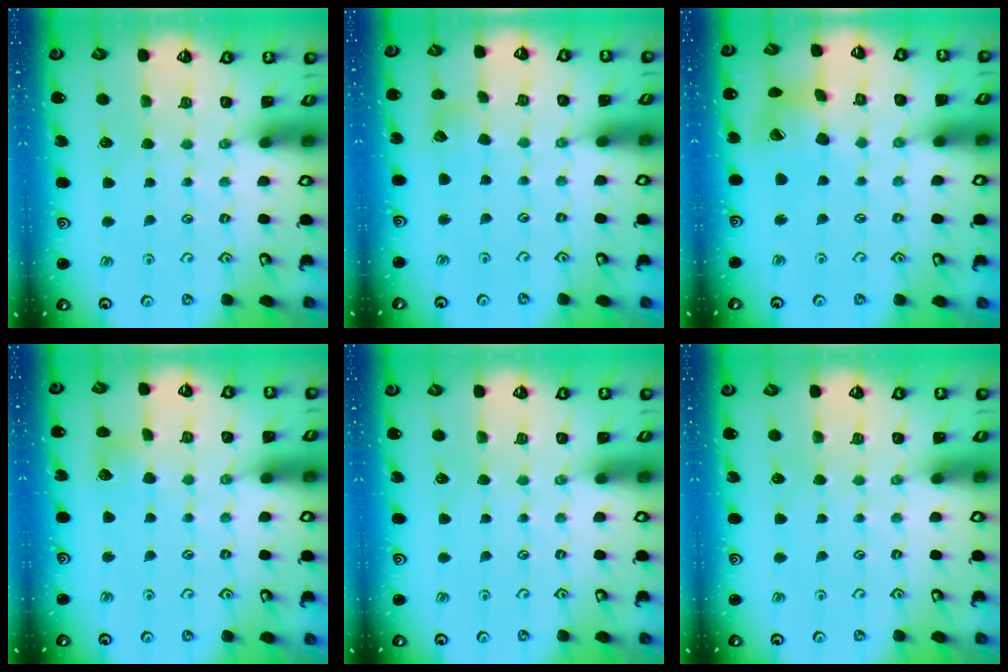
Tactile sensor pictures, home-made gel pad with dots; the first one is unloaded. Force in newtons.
{"total": 3.8, "press": 3.7, "slide": 0.5}
{"total": 12.0, "press": 11.9, "slide": 1.4}
{"total": 5.1, "press": 5.1, "slide": 0.6}
{"total": 0.0}
{"total": 0.0}